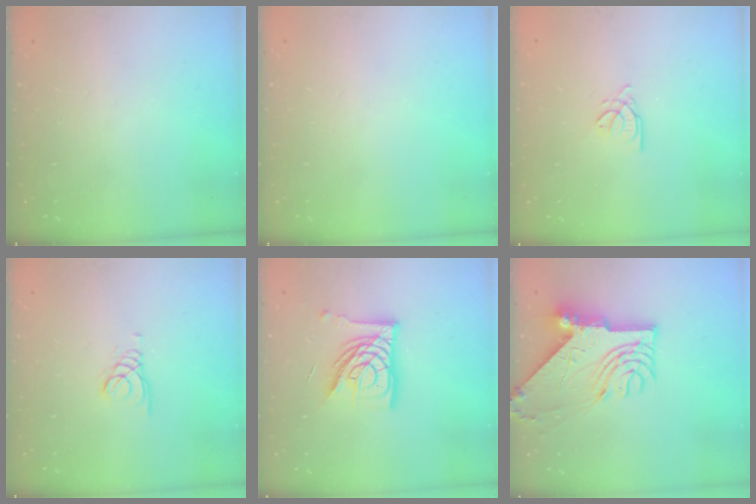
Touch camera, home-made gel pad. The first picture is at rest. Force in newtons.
{"total": 0.0}
{"total": 3.1, "press": 3.1, "slide": 0.1}
{"total": 1.5, "press": 1.5, "slide": 0.1}
{"total": 14.7, "press": 14.6, "slide": 1.7}
{"total": 12.0, "press": 11.9, "slide": 1.4}